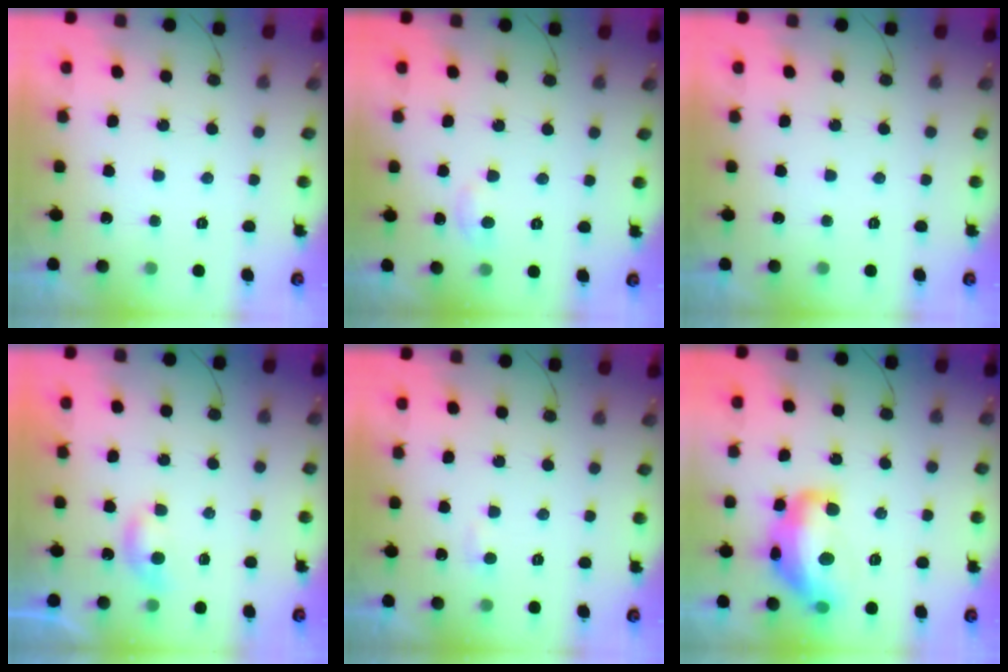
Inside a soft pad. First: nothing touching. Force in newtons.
{"total": 4.8, "press": 4.7, "slide": 0.7}
{"total": 0.0}
{"total": 4.8, "press": 4.8, "slide": 0.6}
{"total": 3.5, "press": 3.5, "slide": 0.4}
{"total": 15.5, "press": 15.5, "slide": 0.8}